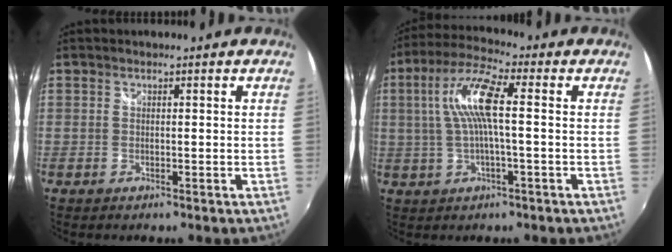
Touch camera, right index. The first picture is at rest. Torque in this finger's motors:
{"motor_torque": [1.33, 0.20, 0.72, 0.18]}